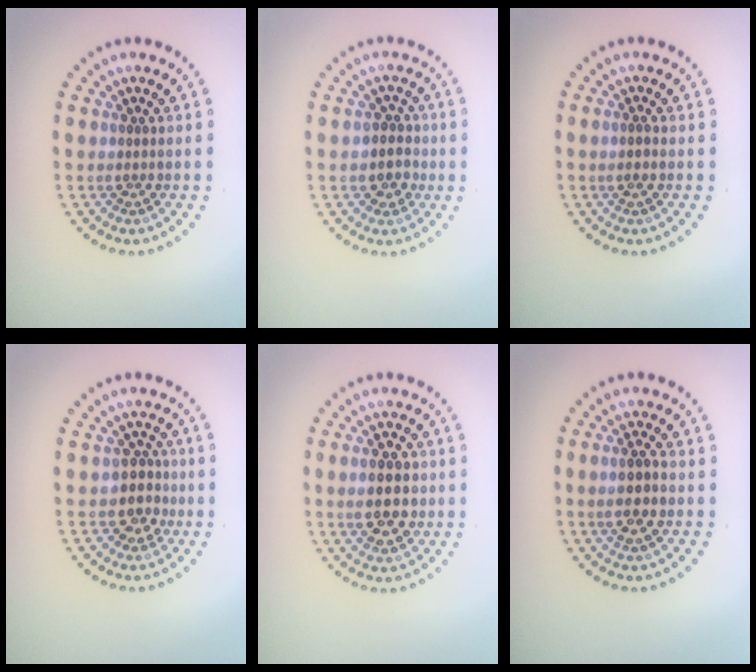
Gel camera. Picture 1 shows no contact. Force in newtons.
{"total": 2.5, "press": 2.3, "slide": 0.9}
{"total": 0.5, "press": 0.4, "slide": 0.4}
{"total": 2.5, "press": 2.2, "slide": 1.1}
{"total": 4.5, "press": 4.5, "slide": 0.2}
{"total": 2.5, "press": 2.4, "slide": 0.8}